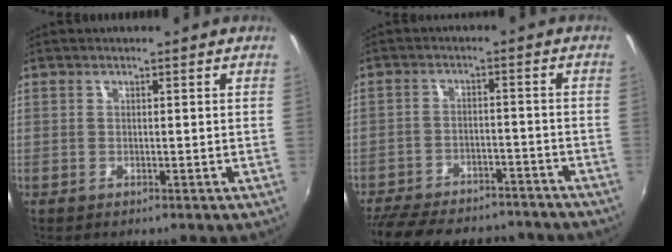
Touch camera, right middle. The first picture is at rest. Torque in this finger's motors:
{"motor_torque": [1.11, -1.03, 0.29, 0.08]}